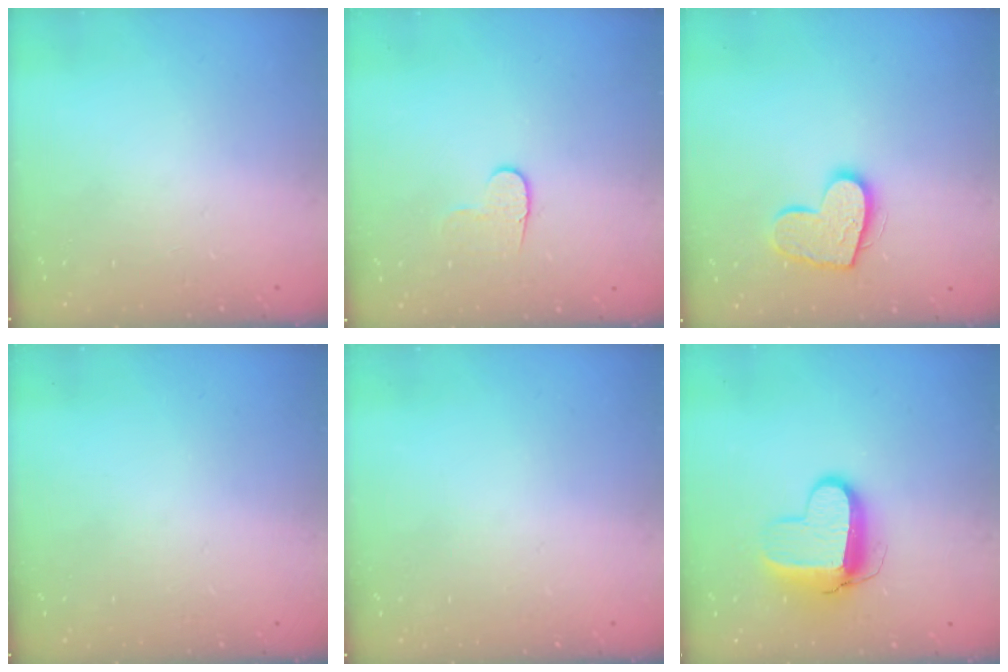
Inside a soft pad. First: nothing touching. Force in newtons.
{"total": 6.2, "press": 6.1, "slide": 0.6}
{"total": 13.3, "press": 13.3, "slide": 0.9}
{"total": 0.0}
{"total": 0.0}
{"total": 11.1, "press": 11.0, "slide": 1.0}